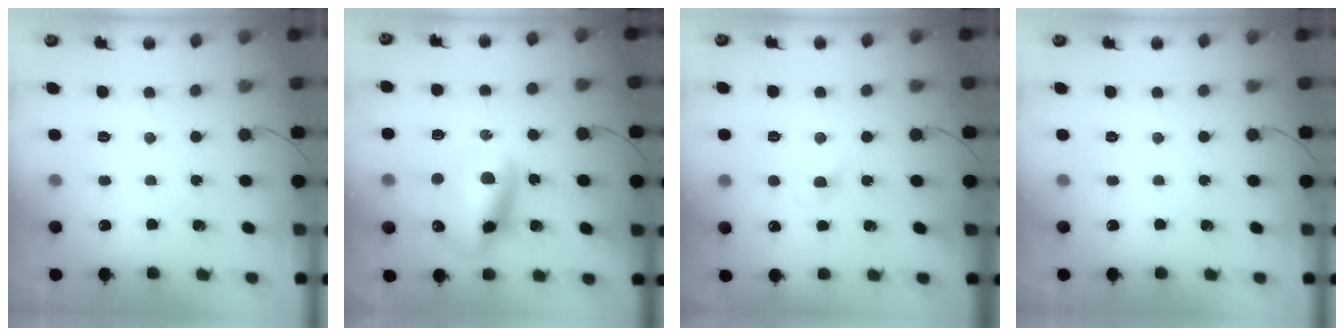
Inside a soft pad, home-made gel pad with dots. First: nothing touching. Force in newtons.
{"total": 13.6, "press": 13.2, "slide": 3.4}
{"total": 2.7, "press": 2.5, "slide": 1.1}
{"total": 0.0}